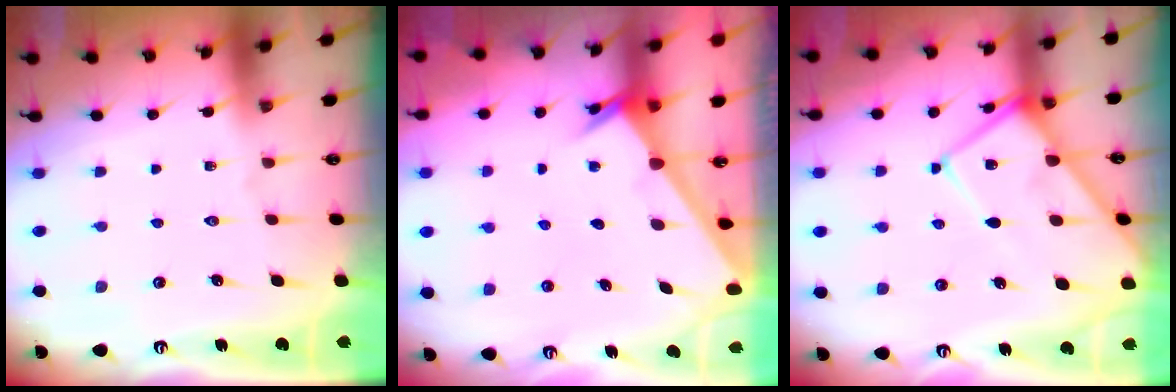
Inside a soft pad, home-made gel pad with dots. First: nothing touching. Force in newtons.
{"total": 2.4, "press": 2.4, "slide": 0.2}
{"total": 10.8, "press": 10.8, "slide": 1.2}